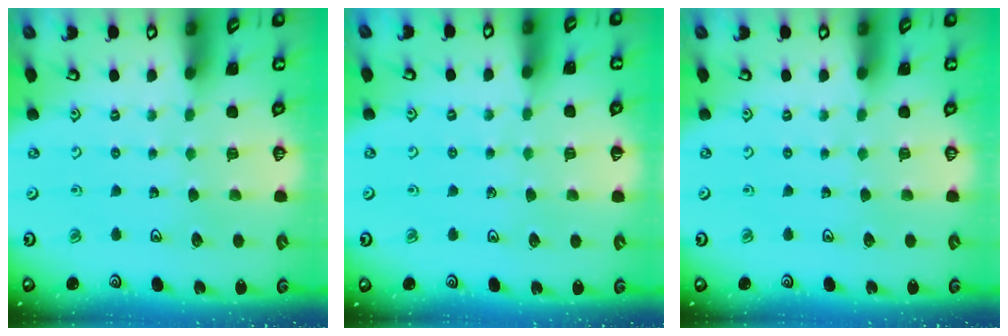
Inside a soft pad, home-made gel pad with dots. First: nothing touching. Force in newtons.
{"total": 2.0, "press": 2.0, "slide": 0.3}
{"total": 0.0}